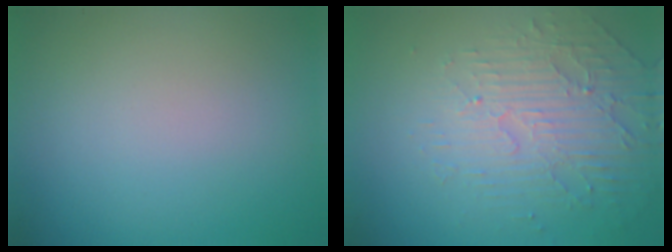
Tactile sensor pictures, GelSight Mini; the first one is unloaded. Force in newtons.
{"total": 5.1, "press": 3.5, "slide": 3.7}